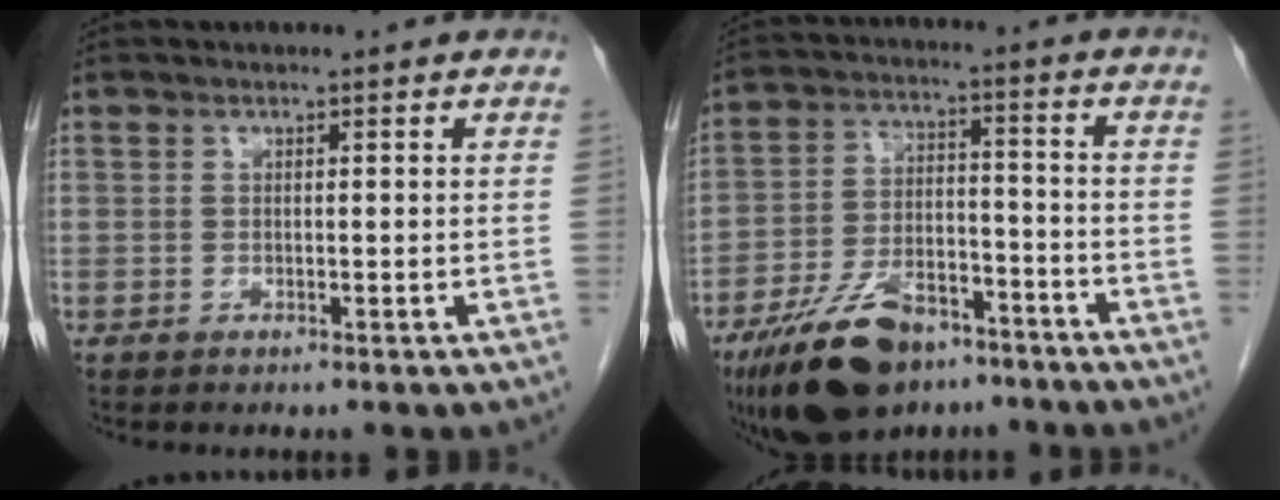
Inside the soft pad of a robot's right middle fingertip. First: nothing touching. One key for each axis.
{"total": 13.9, "fx": -9.7, "fy": 6.2, "fz": 7.8, "tx": -0.147, "ty": -0.003, "tz": -0.166}